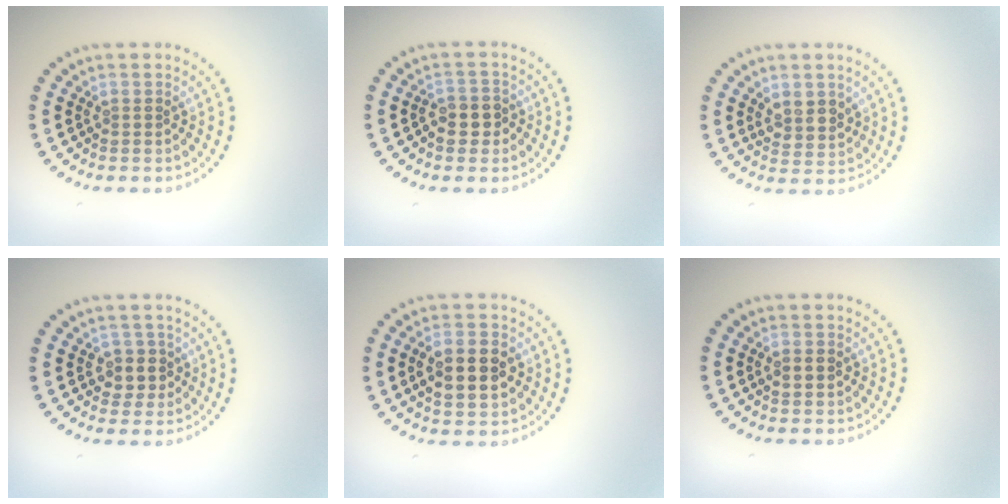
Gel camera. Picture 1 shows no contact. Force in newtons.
{"total": 2.4, "press": 2.3, "slide": 0.7}
{"total": 2.3, "press": 2.1, "slide": 0.9}
{"total": 2.3, "press": 2.1, "slide": 1.0}
{"total": 4.9, "press": 4.9, "slide": 0.2}
{"total": 2.0, "press": 2.0, "slide": 0.1}